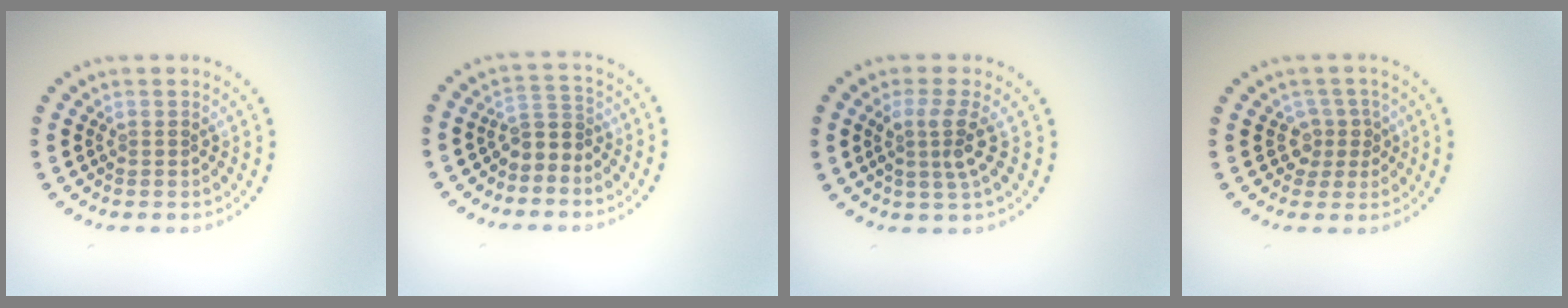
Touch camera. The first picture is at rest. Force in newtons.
{"total": 2.0, "press": 1.5, "slide": 1.3}
{"total": 2.6, "press": 2.0, "slide": 1.8}
{"total": 2.2, "press": 1.6, "slide": 1.5}